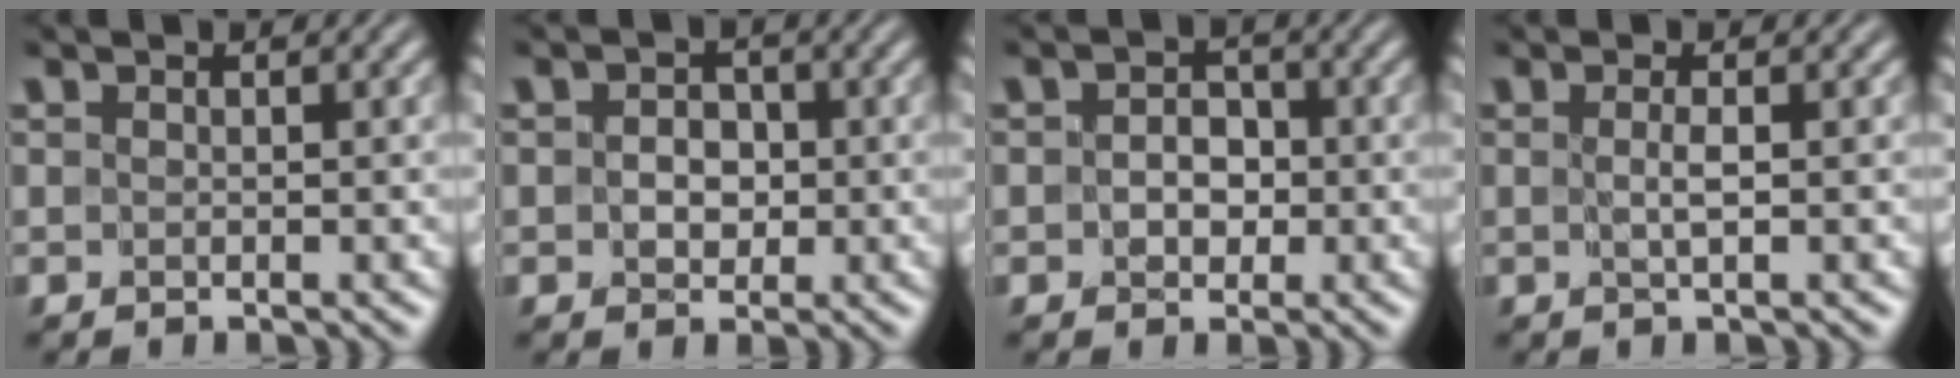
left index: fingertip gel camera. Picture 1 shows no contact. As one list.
[{"total": 2.2, "force": [-0.1, 1.8, 1.3], "torque": [-0.014, -0.001, -0.008]}, {"total": 2.3, "force": [-0.3, 1.9, 1.3], "torque": [-0.009, -0.003, -0.013]}, {"total": 1.0, "force": [-0.1, -0.1, 1.0], "torque": [-0.019, -0.001, -0.003]}]